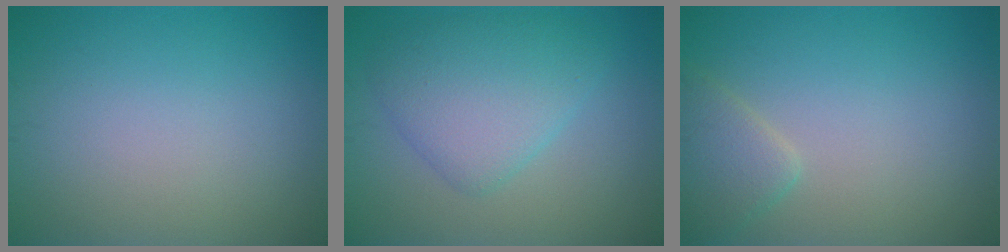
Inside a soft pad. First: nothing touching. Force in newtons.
{"total": 5.0, "press": 5.0, "slide": 0.0}
{"total": 2.4, "press": 2.4, "slide": 0.2}